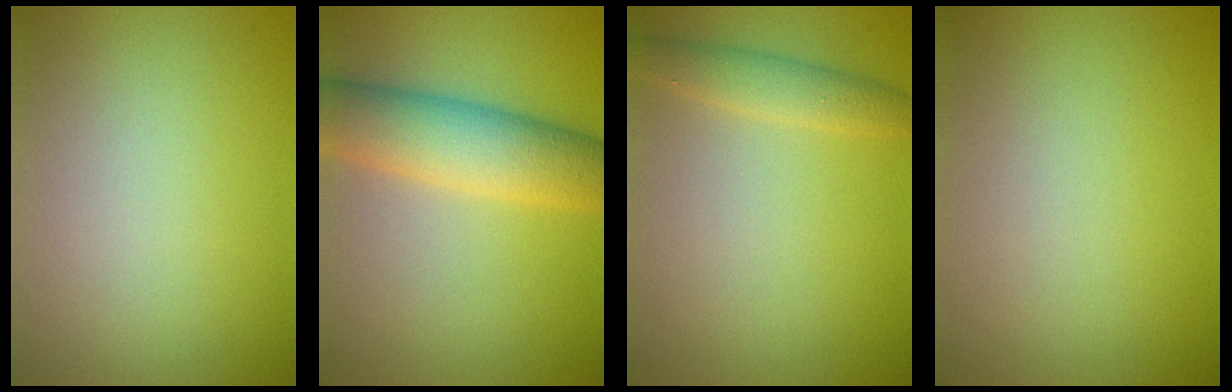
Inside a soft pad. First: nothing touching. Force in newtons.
{"total": 6.8, "press": 6.8, "slide": 0.1}
{"total": 2.2, "press": 2.2, "slide": 0.0}
{"total": 0.0}